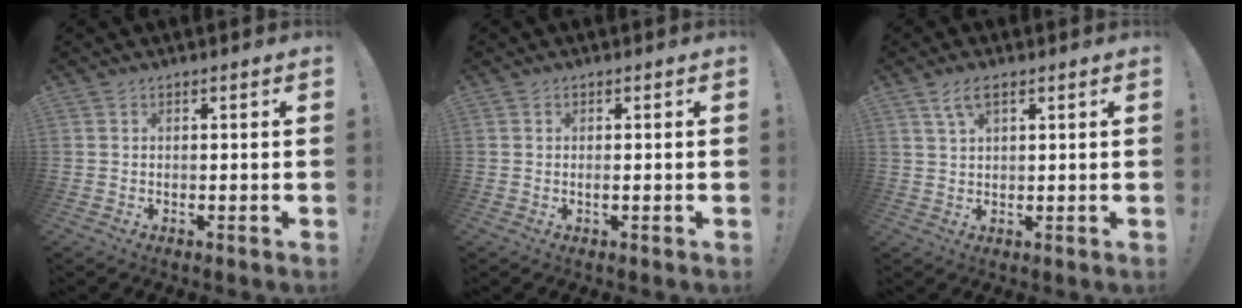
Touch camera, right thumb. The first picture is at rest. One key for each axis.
{"total": 0.9, "fx": -0.1, "fy": 0.1, "fz": 0.9, "tx": -0.011, "ty": -0.004, "tz": -0.003}
{"total": 4.8, "fx": 2.6, "fy": 1.9, "fz": 3.6, "tx": -0.072, "ty": 0.001, "tz": 0.047}